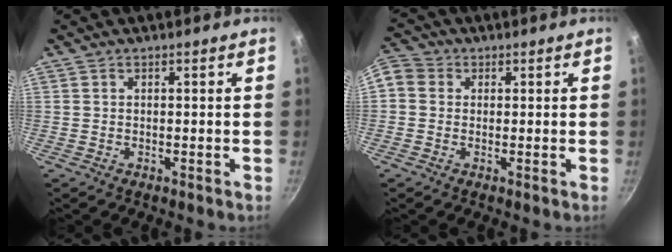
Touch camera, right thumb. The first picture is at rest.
{"total": 6.9, "force": [0.6, 6.1, 3.1], "torque": [-0.071, 0.022, -0.005]}